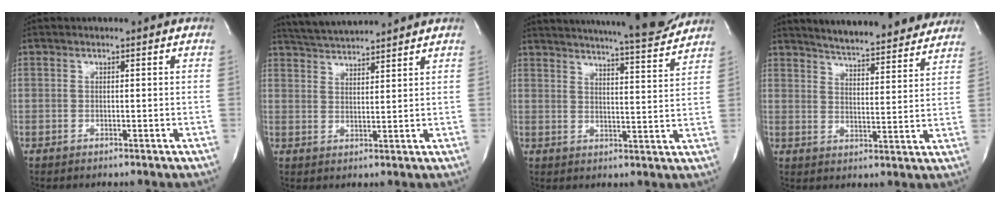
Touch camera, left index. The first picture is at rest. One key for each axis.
{"total": 8.6, "fx": 8.3, "fy": -0.3, "fz": 2.5, "tx": -0.057, "ty": 0.024, "tz": 0.138}
{"total": 18.6, "fx": 17.2, "fy": 0.4, "fz": 7.1, "tx": -0.114, "ty": -0.029, "tz": 0.224}
{"total": 20.3, "fx": 18.8, "fy": 2.8, "fz": 7.2, "tx": -0.104, "ty": -0.018, "tz": 0.241}